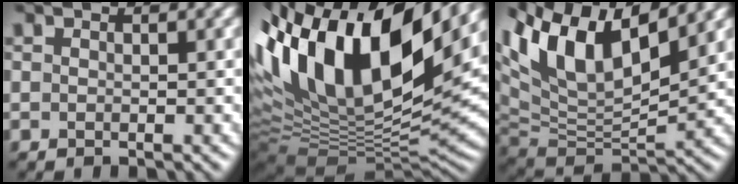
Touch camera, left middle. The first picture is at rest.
{"total": 17.2, "force": [6.9, 7.2, 14.0], "torque": [-0.274, 0.020, 0.113]}
{"total": 10.9, "force": [5.5, 4.2, 8.4], "torque": [-0.175, 0.016, 0.099]}